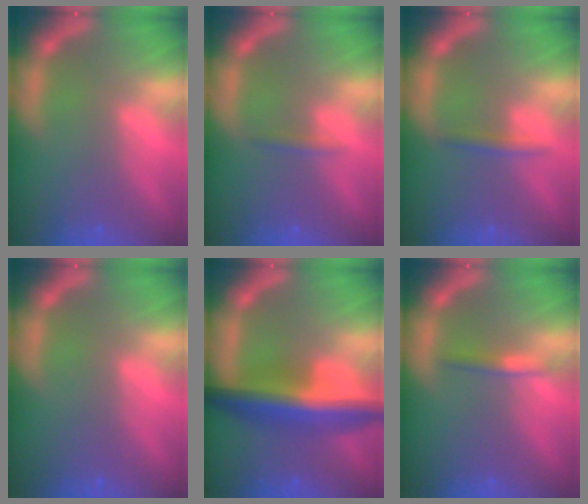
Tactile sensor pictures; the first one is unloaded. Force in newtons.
{"total": 0.9}
{"total": 1.4}
{"total": 0.0}
{"total": 8.4}
{"total": 1.4}